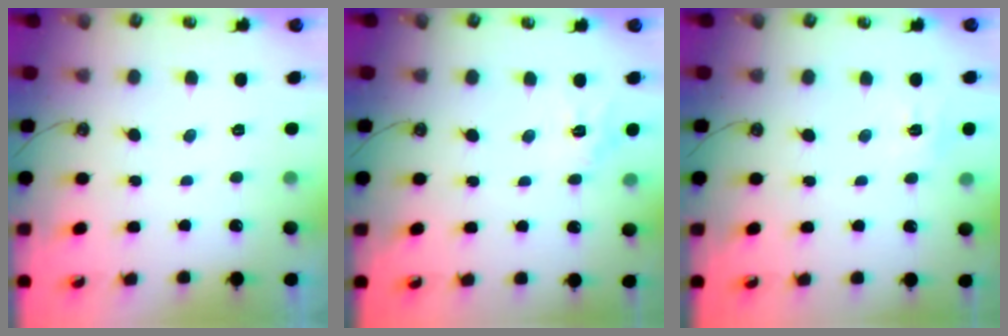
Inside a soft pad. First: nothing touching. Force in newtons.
{"total": 6.3, "press": 6.2, "slide": 0.5}
{"total": 4.9, "press": 4.8, "slide": 0.6}